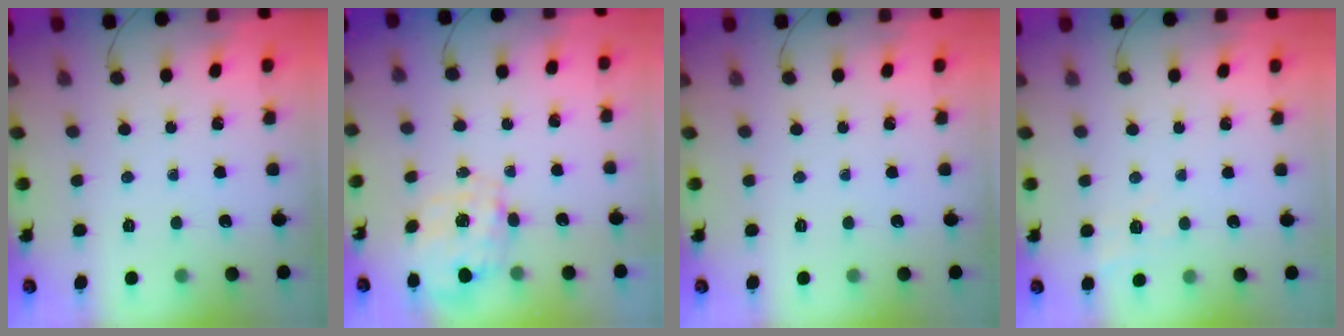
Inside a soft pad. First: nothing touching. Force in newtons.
{"total": 2.7, "press": 2.6, "slide": 0.8}
{"total": 0.0}
{"total": 7.9, "press": 7.7, "slide": 1.7}